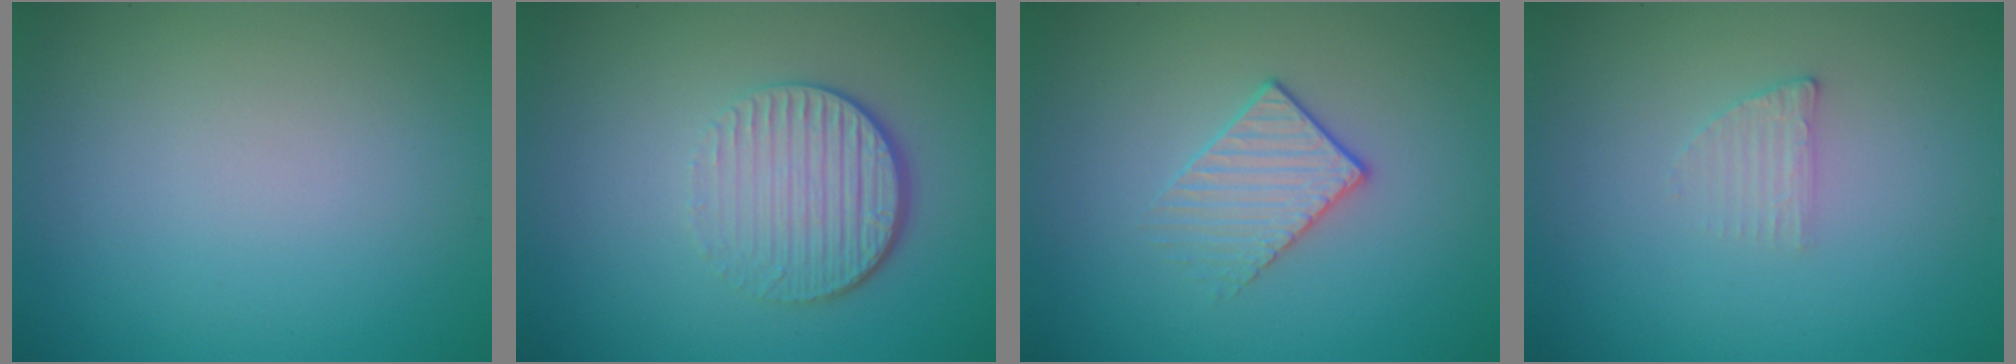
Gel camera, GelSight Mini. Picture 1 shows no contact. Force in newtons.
{"total": 4.3, "press": 2.9, "slide": 3.2}
{"total": 1.8, "press": 1.4, "slide": 1.1}
{"total": 1.2, "press": 1.2, "slide": 0.3}